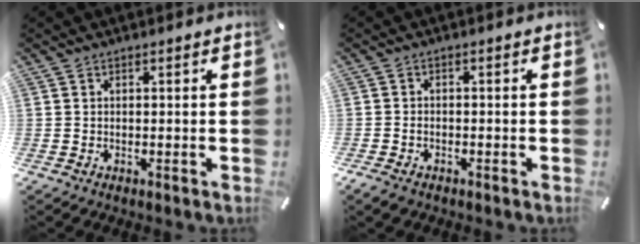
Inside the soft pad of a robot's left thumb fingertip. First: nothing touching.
{"total": 2.0, "force": [-1.1, 1.3, 1.1], "torque": [-0.029, 0.000, -0.022]}